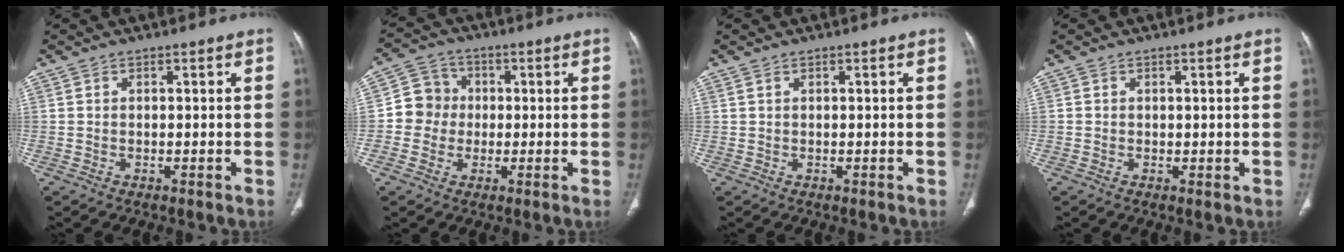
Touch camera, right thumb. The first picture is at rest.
{"total": 6.7, "force": [-0.3, 6.4, 1.9], "torque": [-0.005, 0.016, -0.017]}
{"total": 0.0}
{"total": 0.0}